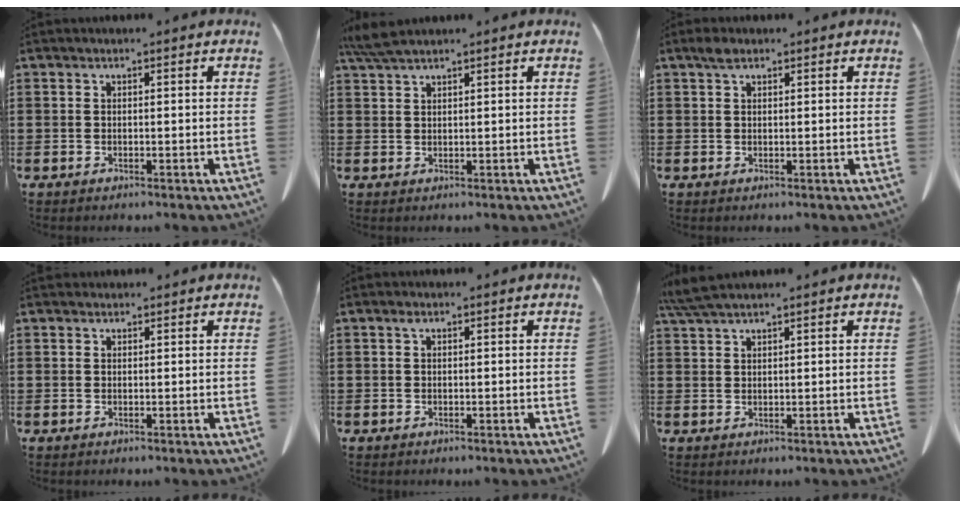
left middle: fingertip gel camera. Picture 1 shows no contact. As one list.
[{"total": 3.3, "force": [2.6, 0.3, 2.1], "torque": [-0.047, 0.001, 0.050]}, {"total": 1.8, "force": [1.1, 1.0, 0.9], "torque": [-0.023, 0.004, 0.021]}, {"total": 0.8, "force": [0.7, 0.3, 0.0], "torque": [-0.002, 0.000, 0.015]}, {"total": 0.7, "force": [0.3, 0.4, 0.5], "torque": [-0.012, 0.003, 0.006]}, {"total": 3.8, "force": [3.1, 0.4, 2.2], "torque": [-0.050, 0.000, 0.059]}]